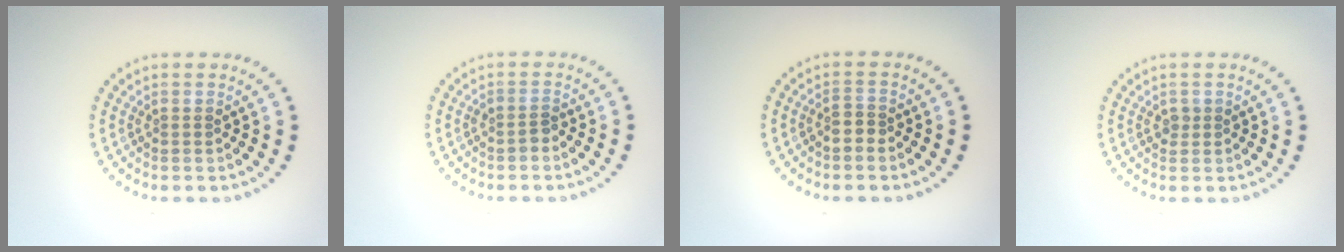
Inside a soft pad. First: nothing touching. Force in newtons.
{"total": 1.1, "press": 0.9, "slide": 0.7}
{"total": 1.5, "press": 1.2, "slide": 0.9}
{"total": 0.8, "press": 0.7, "slide": 0.2}